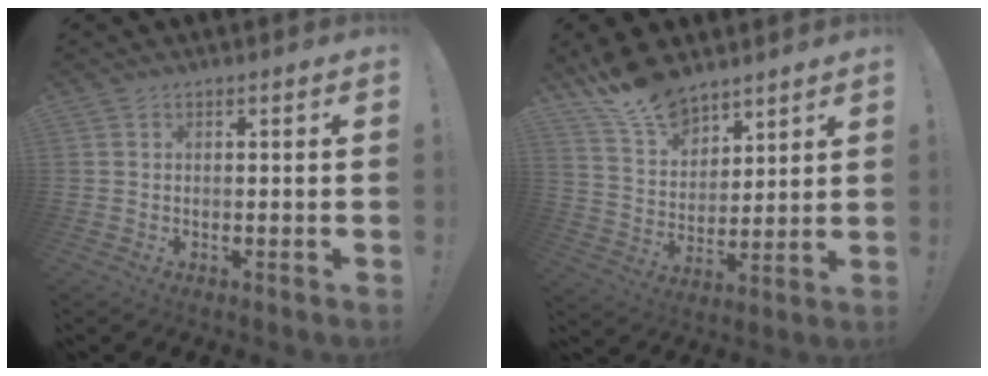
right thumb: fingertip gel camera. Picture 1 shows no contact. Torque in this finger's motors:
{"motor_torque": [-0.07, 1.98, 0.02, 0.23, 0.02]}